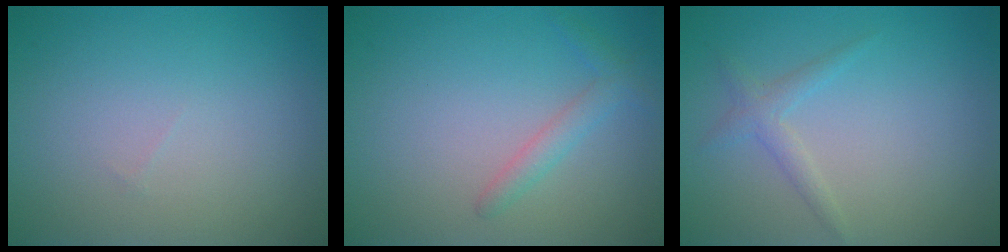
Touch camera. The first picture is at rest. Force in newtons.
{"total": 1.6, "press": 1.6, "slide": 0.1}
{"total": 1.5, "press": 1.5, "slide": 0.1}